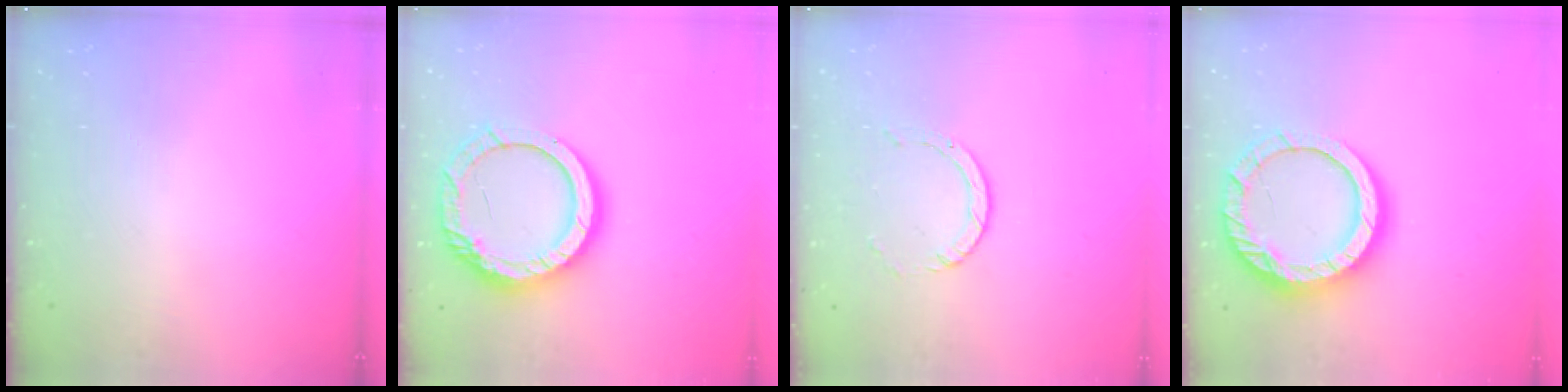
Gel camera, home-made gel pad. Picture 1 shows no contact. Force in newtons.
{"total": 16.9, "press": 16.8, "slide": 1.2}
{"total": 4.1, "press": 4.1, "slide": 0.4}
{"total": 17.0, "press": 16.9, "slide": 1.3}